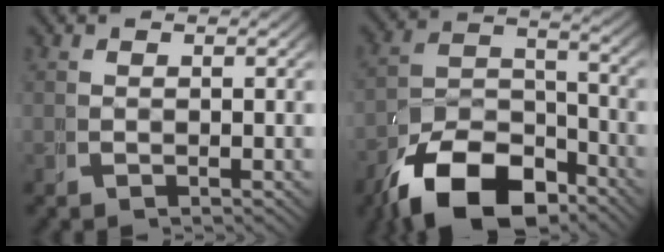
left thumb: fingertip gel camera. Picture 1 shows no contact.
{"total": 11.0, "force": [-6.4, 6.3, 6.4], "torque": [-0.108, -0.039, -0.093]}